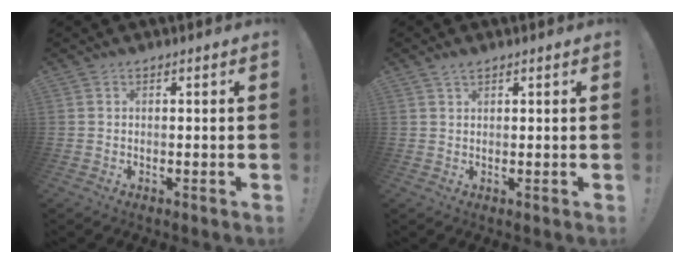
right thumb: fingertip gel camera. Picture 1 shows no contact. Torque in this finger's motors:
{"motor_torque": [-0.30, 0.36, 0.12, 0.10, 0.02]}